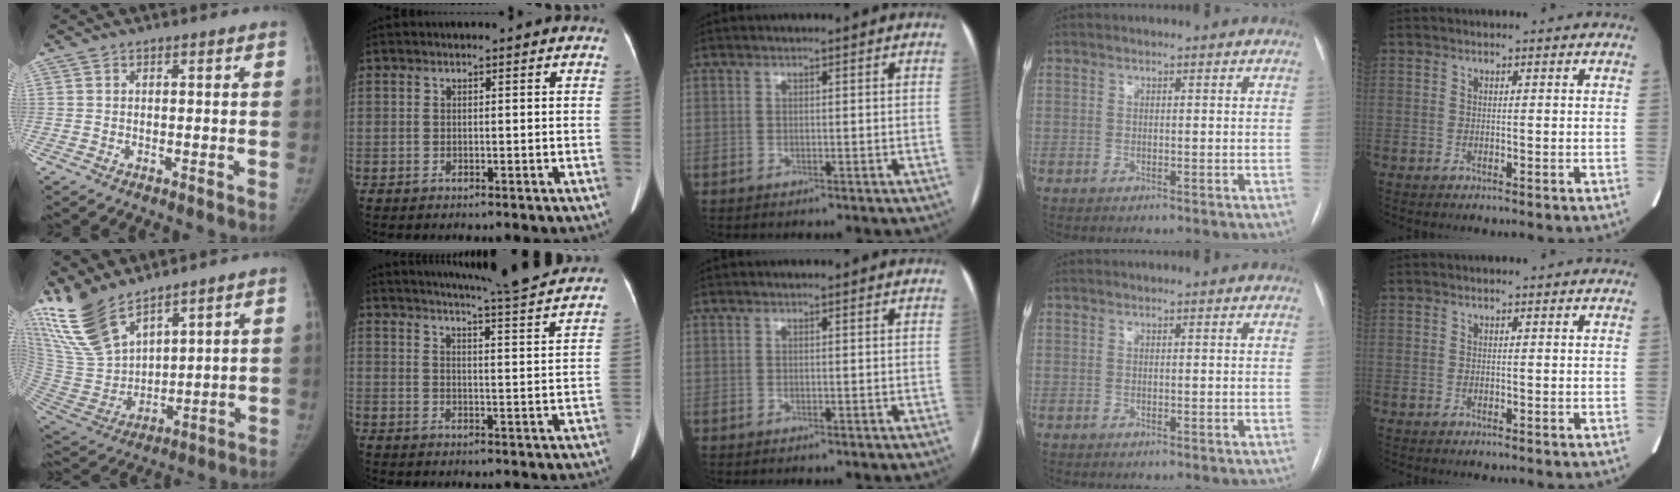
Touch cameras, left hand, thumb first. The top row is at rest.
{"thumb": {"total": 16.7, "force": [12.7, 6.3, 8.7], "torque": [-0.163, -0.063, 0.267]}, "index": {"total": 18.0, "force": [16.8, -0.9, 6.4], "torque": [-0.109, -0.045, 0.205]}}